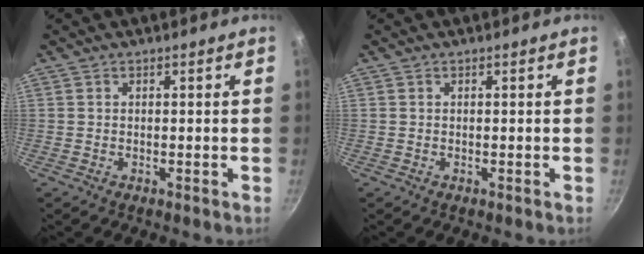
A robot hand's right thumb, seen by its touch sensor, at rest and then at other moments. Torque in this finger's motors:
{"motor_torque": [0.00, 0.00, 0.03, 0.03, 0.00]}